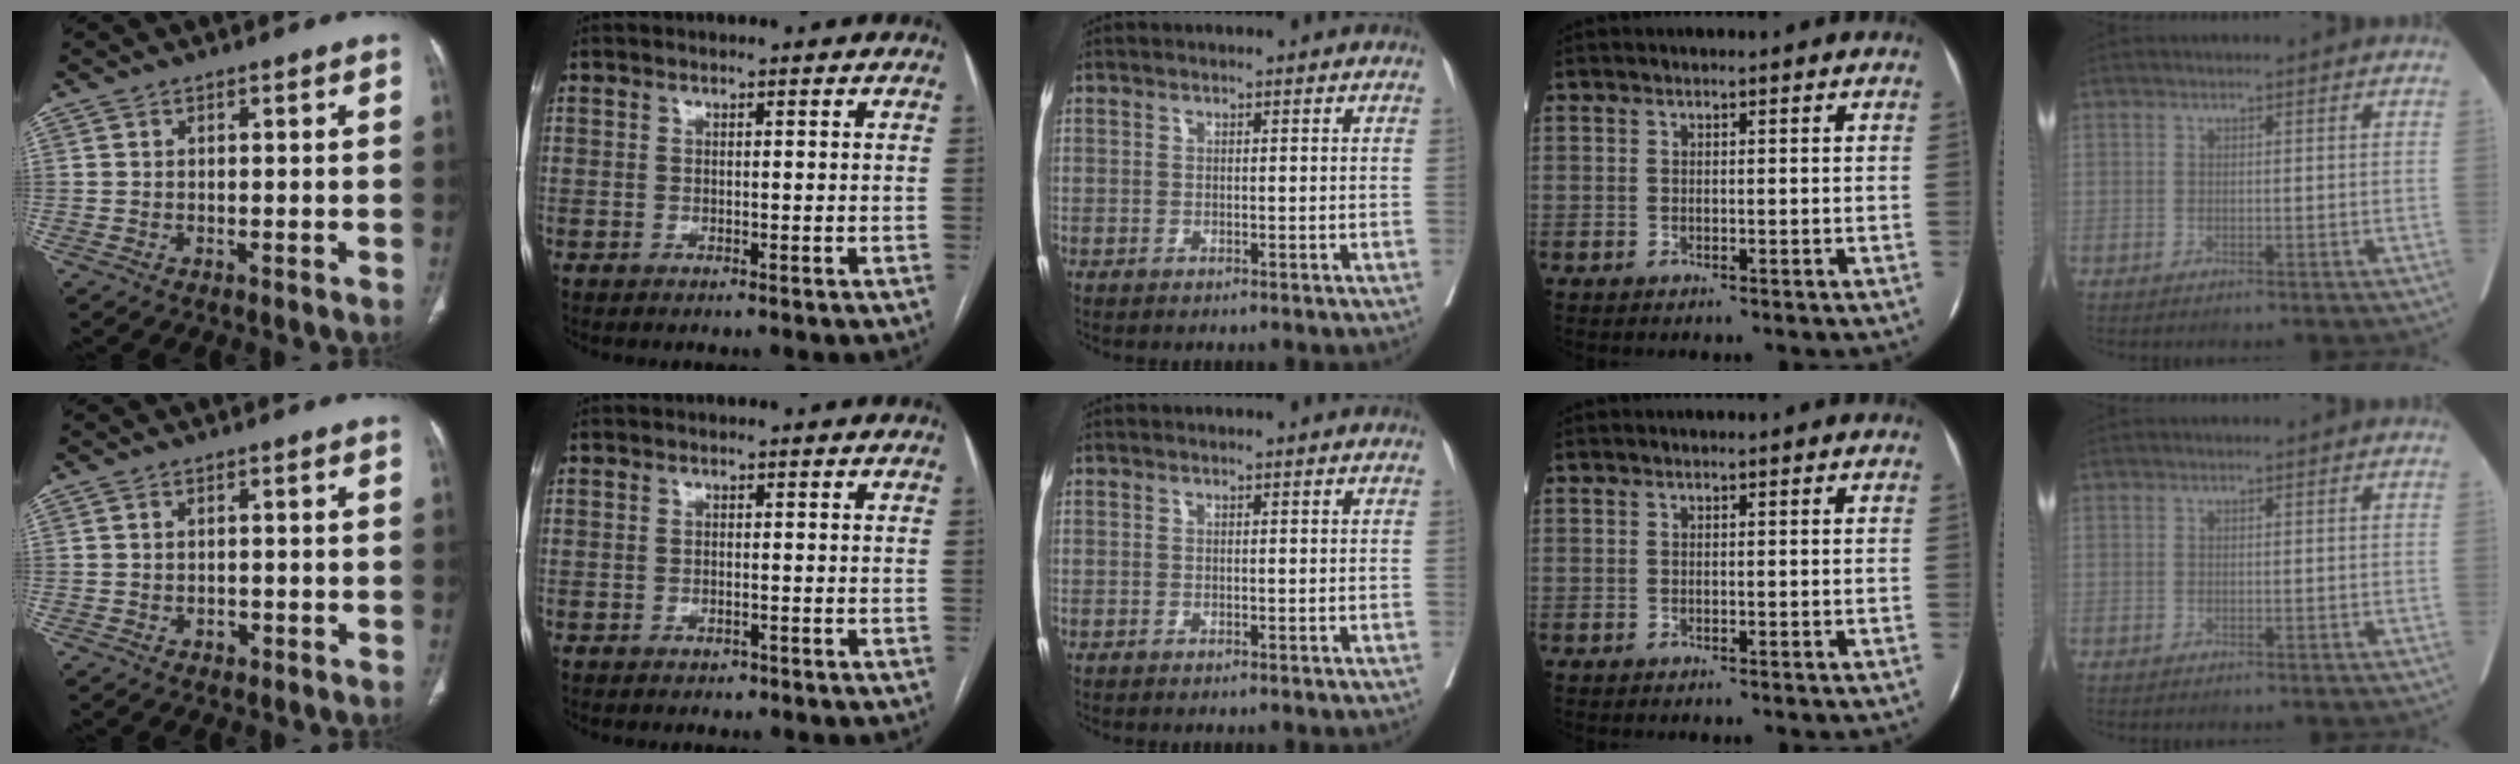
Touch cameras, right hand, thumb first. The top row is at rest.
{"thumb": {"total": 1.4, "force": [-0.4, 1.1, 0.8], "torque": [-0.011, 0.004, -0.004]}, "index": {"total": 0.9, "force": [-0.6, 0.5, 0.4], "torque": [-0.009, 0.000, -0.006]}}